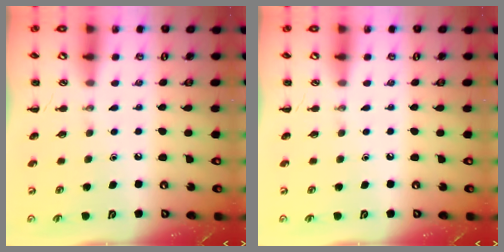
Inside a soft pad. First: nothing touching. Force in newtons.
{"total": 0.0}